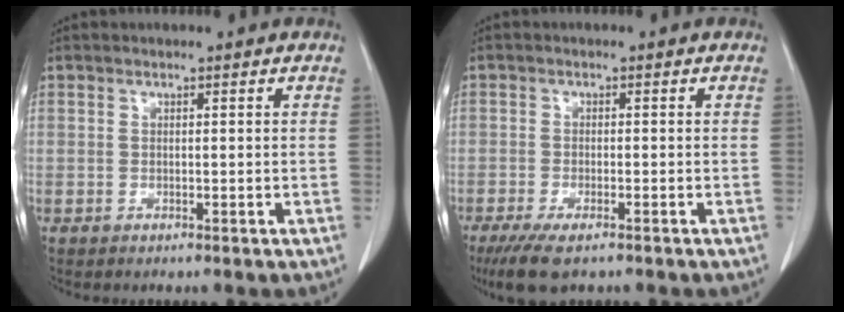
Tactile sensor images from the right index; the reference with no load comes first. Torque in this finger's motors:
{"motor_torque": [0.64, -0.52, 0.28, 0.07]}